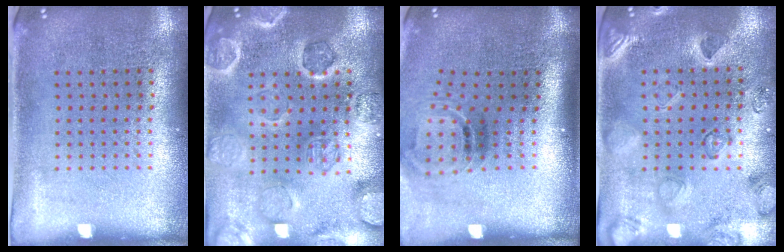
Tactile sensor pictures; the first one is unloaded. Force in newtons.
{"total": 2.6, "press": 2.6, "slide": 0.4}
{"total": 1.5, "press": 1.1, "slide": 1.1}
{"total": 2.3, "press": 2.1, "slide": 1.0}